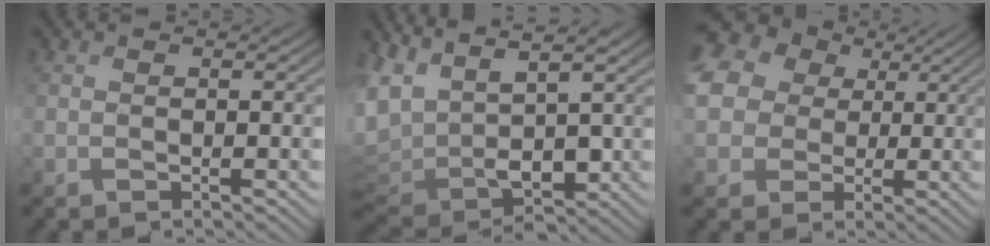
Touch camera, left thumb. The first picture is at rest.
{"total": 8.9, "force": [3.8, 4.7, 6.5], "torque": [-0.178, -0.011, 0.079]}
{"total": 17.7, "force": [4.5, 14.7, 8.7], "torque": [-0.267, 0.021, 0.060]}